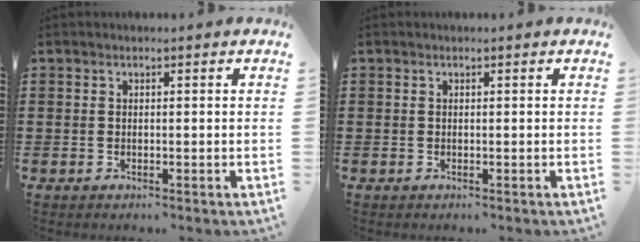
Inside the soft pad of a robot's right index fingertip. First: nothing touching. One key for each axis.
{"total": 0.0}